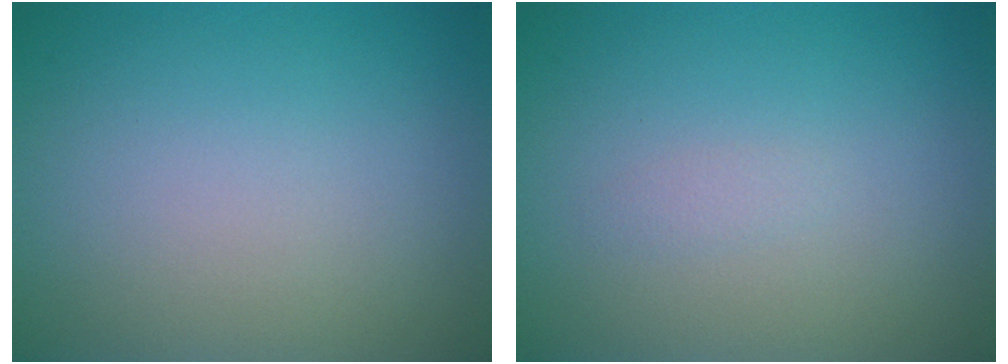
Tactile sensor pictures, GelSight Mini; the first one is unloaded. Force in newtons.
{"total": 0.5, "press": 0.5, "slide": 0.0}